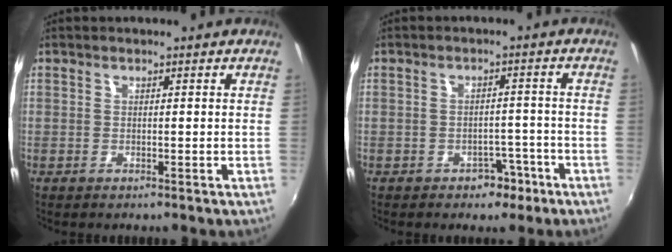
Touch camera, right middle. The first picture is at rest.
{"total": 4.1, "force": [-2.7, 2.8, 1.4], "torque": [-0.030, 0.009, -0.027]}